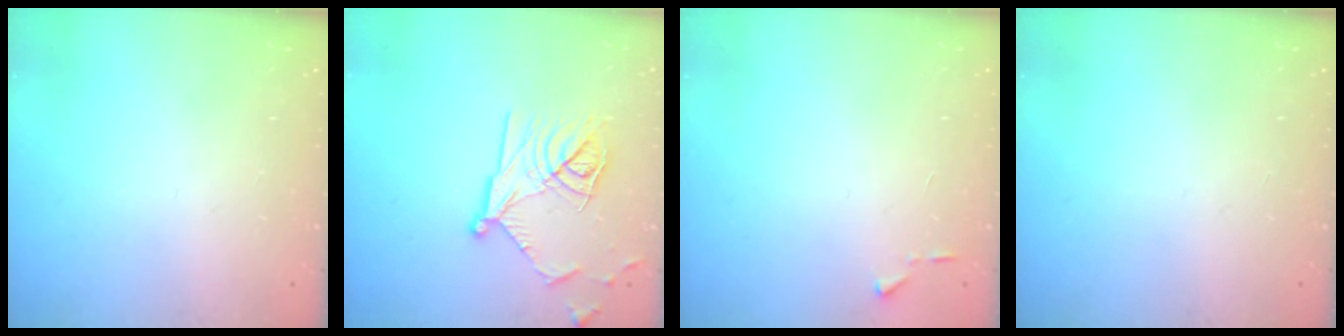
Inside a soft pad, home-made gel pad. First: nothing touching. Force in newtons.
{"total": 16.1, "press": 16.1, "slide": 0.6}
{"total": 4.1, "press": 4.0, "slide": 0.5}
{"total": 0.0}